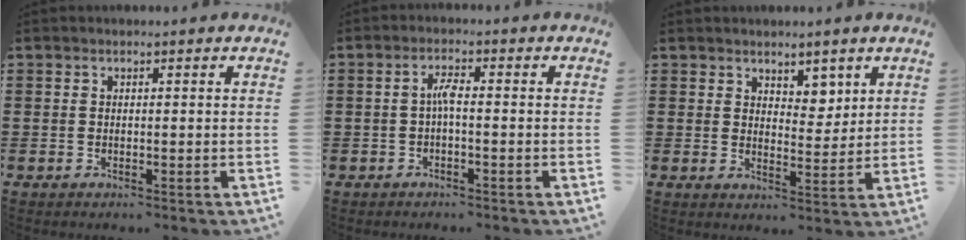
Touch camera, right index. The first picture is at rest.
{"total": 2.5, "force": [-0.5, 0.4, 2.4], "torque": [-0.048, 0.003, -0.012]}
{"total": 4.2, "force": [3.4, 2.3, 0.8], "torque": [-0.013, -0.005, 0.060]}